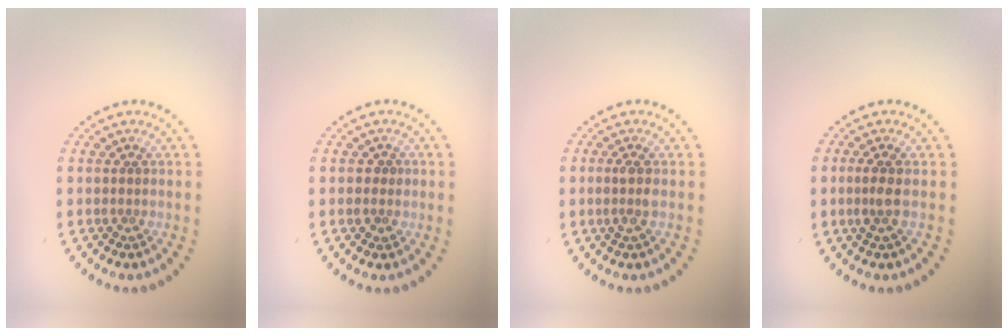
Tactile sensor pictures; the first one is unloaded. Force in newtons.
{"total": 1.1, "press": 1.0, "slide": 0.3}
{"total": 1.3, "press": 1.1, "slide": 0.7}
{"total": 1.6, "press": 1.3, "slide": 1.0}